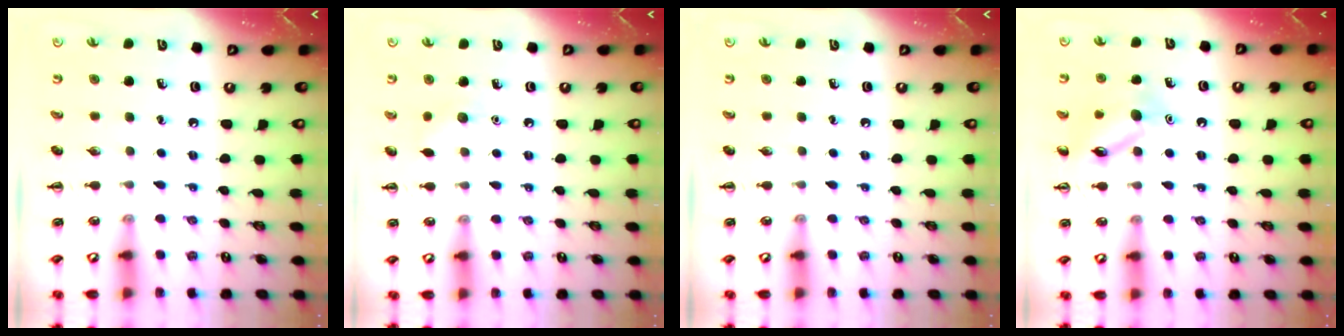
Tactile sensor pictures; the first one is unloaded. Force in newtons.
{"total": 5.3, "press": 5.1, "slide": 1.5}
{"total": 0.0}
{"total": 11.6, "press": 11.5, "slide": 1.0}